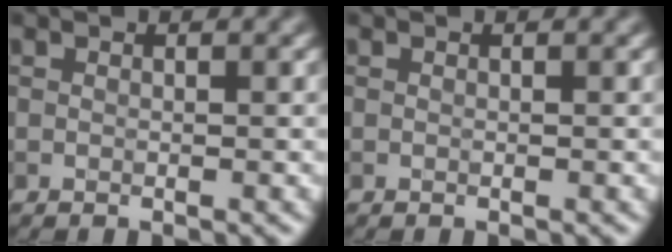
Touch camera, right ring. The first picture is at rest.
{"total": 0.0}